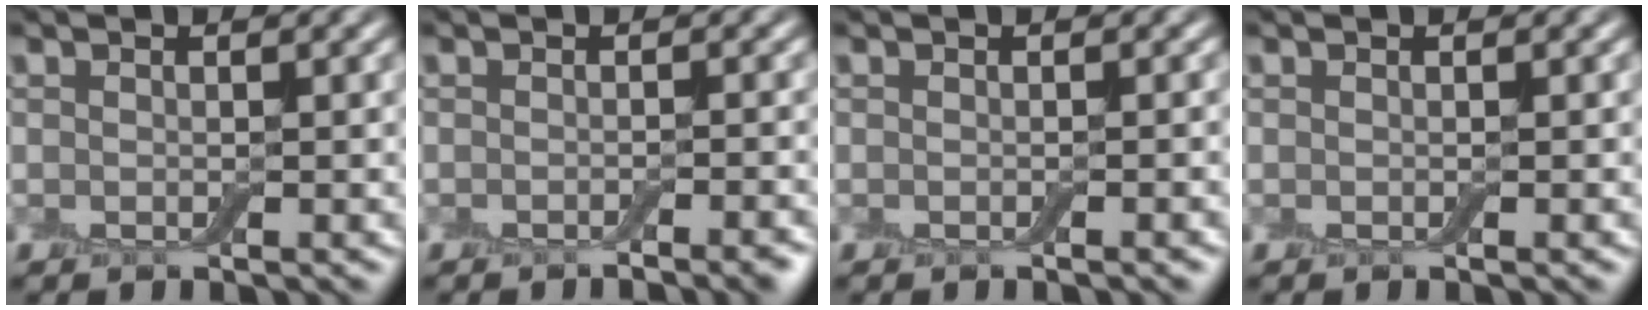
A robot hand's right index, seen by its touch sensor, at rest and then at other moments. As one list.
[{"total": 2.2, "force": [-1.5, 0.4, 1.6], "torque": [-0.012, 0.001, -0.022]}, {"total": 0.8, "force": [-0.5, 0.1, 0.6], "torque": [-0.006, 0.001, -0.007]}, {"total": 0.0}]